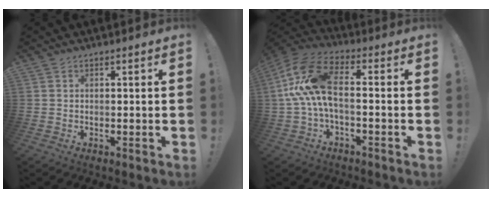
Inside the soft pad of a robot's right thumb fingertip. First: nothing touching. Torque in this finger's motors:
{"motor_torque": [0.31, 0.34, 0.82, -0.20, 0.49]}